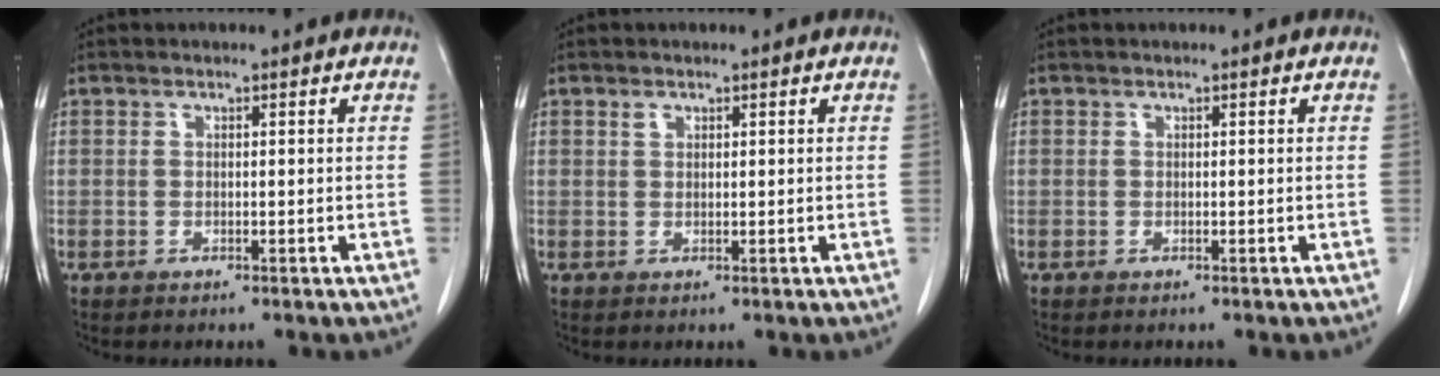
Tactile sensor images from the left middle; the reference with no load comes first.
{"total": 0.9, "force": [0.6, 0.5, 0.4], "torque": [-0.005, 0.001, 0.009]}
{"total": 0.0}